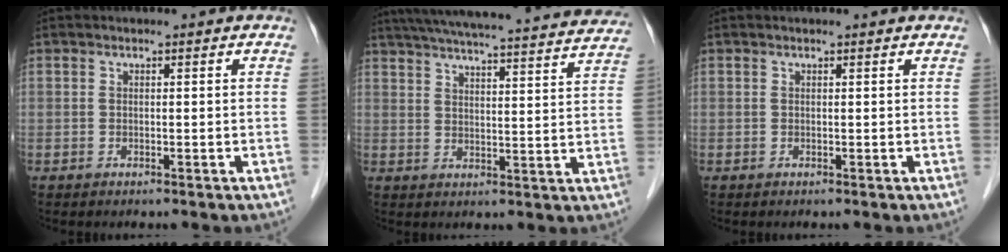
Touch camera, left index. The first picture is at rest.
{"total": 29.8, "force": [27.4, 2.4, 11.3], "torque": [-0.189, -0.022, 0.345]}
{"total": 1.1, "force": [1.1, 0.1, 0.3], "torque": [-0.012, 0.009, 0.011]}